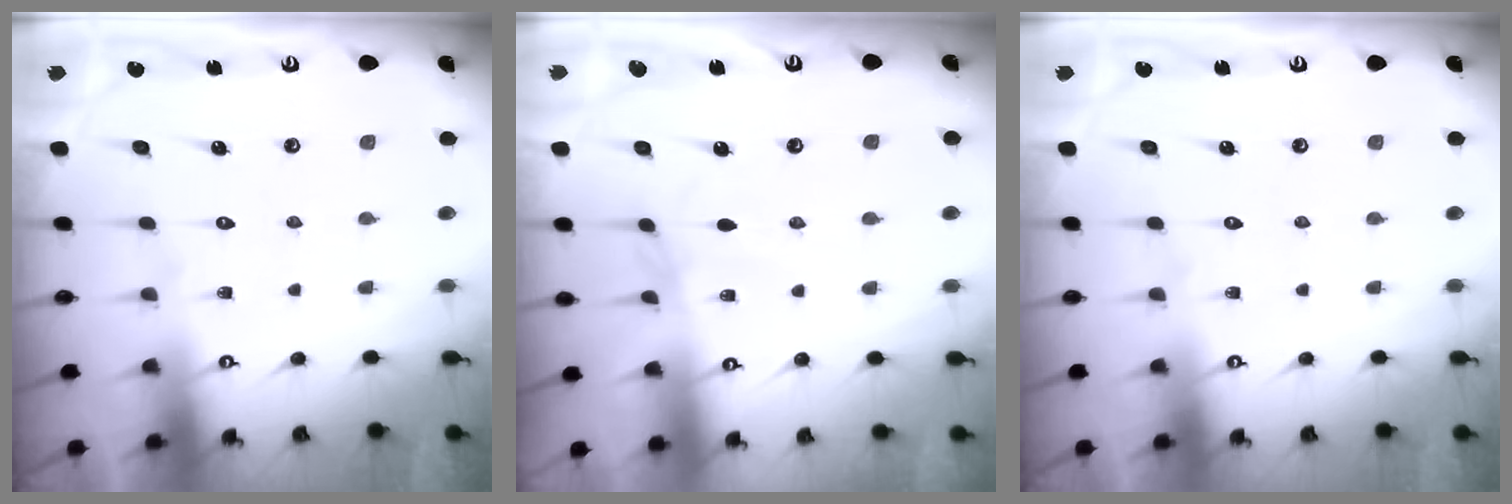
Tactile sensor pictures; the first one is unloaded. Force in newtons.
{"total": 0.0}
{"total": 0.0}